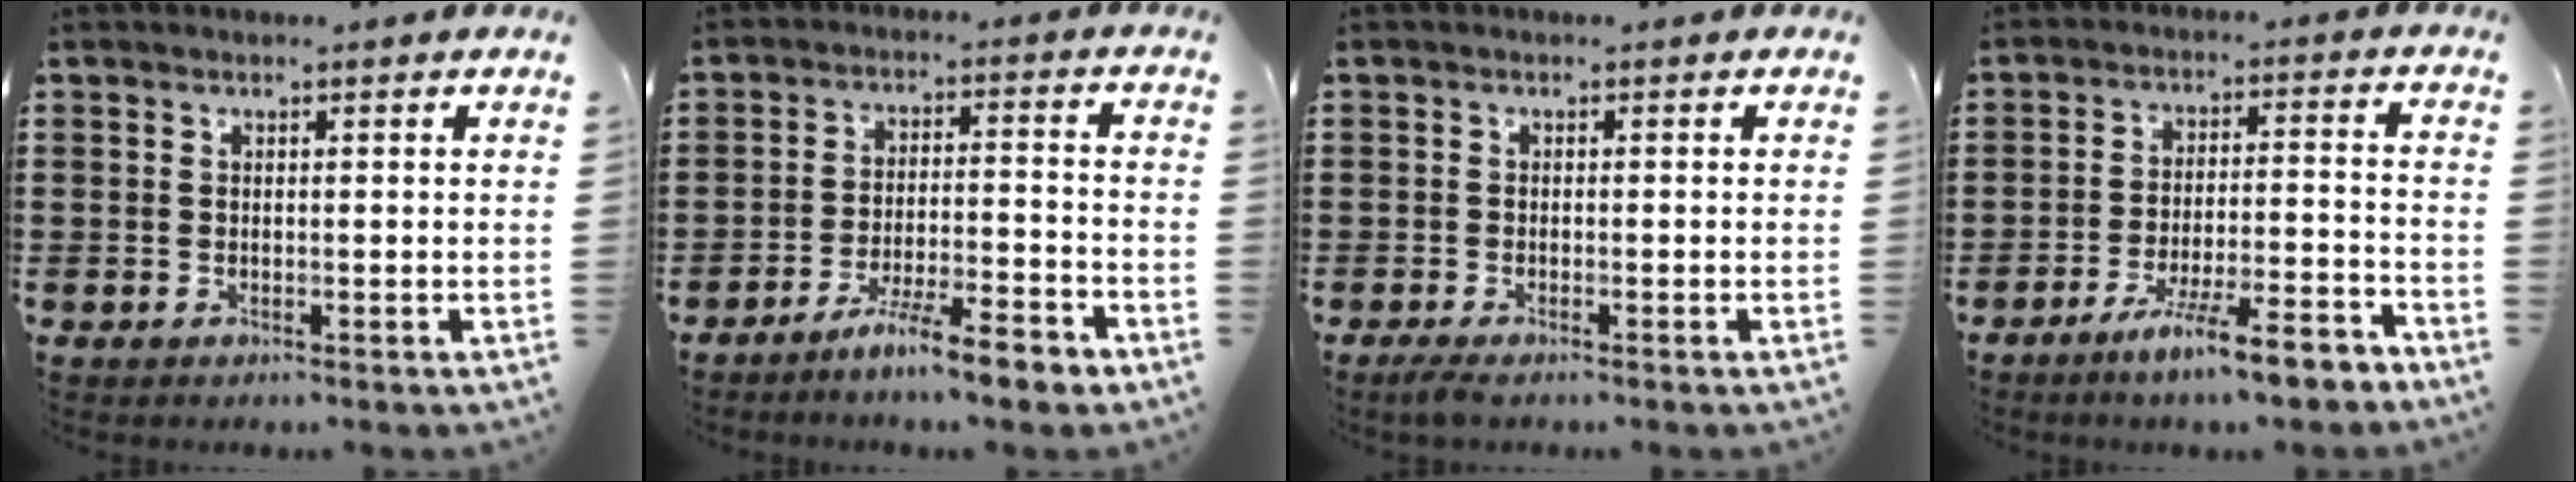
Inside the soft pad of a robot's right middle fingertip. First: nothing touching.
{"total": 7.3, "force": [-6.1, 0.3, 3.9], "torque": [-0.072, -0.006, -0.115]}
{"total": 1.2, "force": [-0.9, 0.1, 0.8], "torque": [-0.021, -0.007, -0.017]}
{"total": 8.6, "force": [-7.1, 0.4, 4.9], "torque": [-0.077, 0.003, -0.128]}